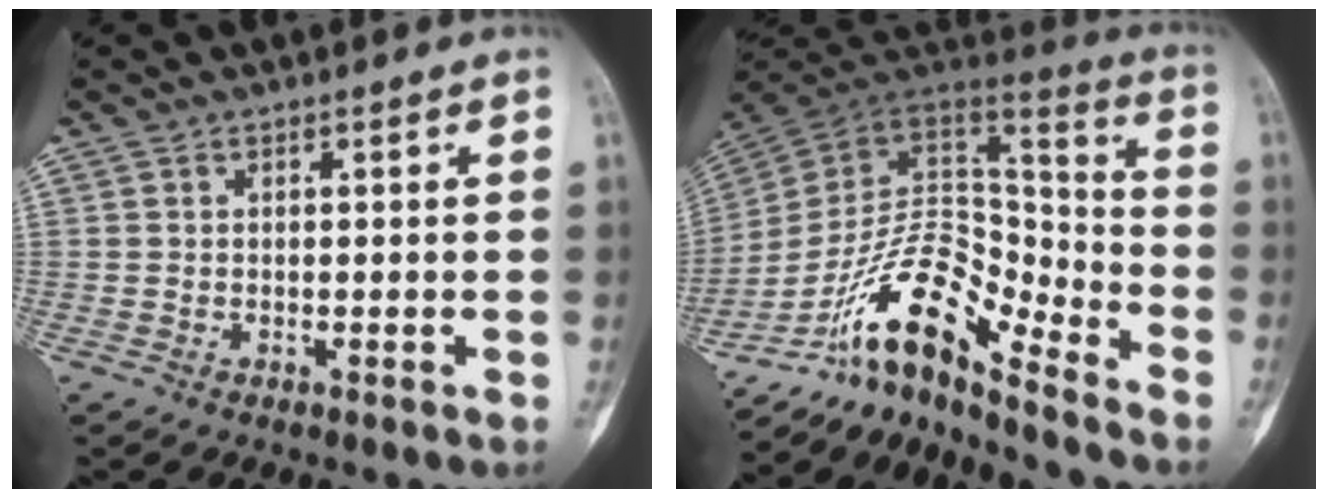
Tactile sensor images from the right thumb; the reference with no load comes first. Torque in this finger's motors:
{"motor_torque": [0.49, 0.16, 1.40, -1.37, 0.29]}